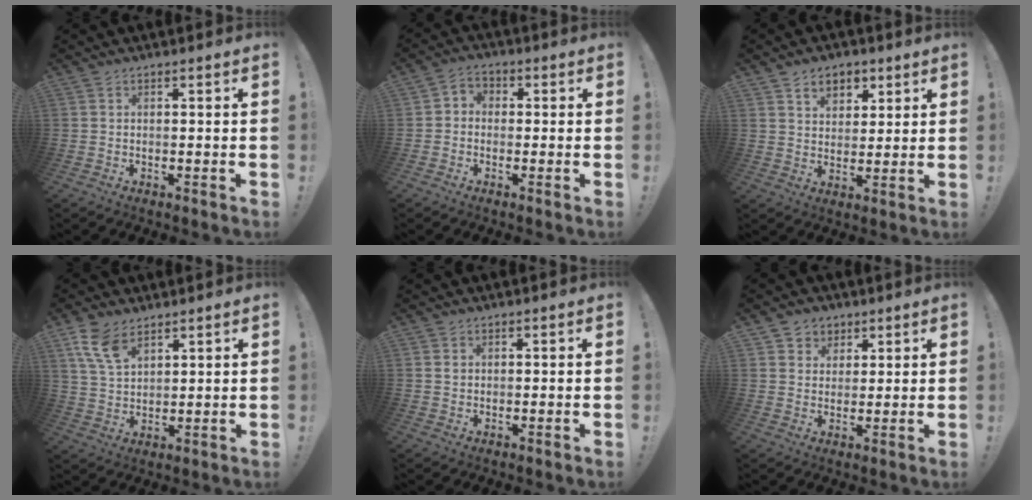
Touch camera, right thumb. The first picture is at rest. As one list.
[{"total": 3.5, "force": [-1.6, 2.8, 1.5], "torque": [-0.032, 0.015, -0.026]}, {"total": 7.2, "force": [4.0, 5.4, 2.4], "torque": [-0.037, -0.020, 0.076]}, {"total": 9.0, "force": [5.6, 4.8, 5.2], "torque": [-0.105, -0.017, 0.111]}, {"total": 1.0, "force": [0.5, 0.9, 0.1], "torque": [0.006, -0.001, 0.007]}, {"total": 5.2, "force": [2.4, 4.6, 0.3], "torque": [0.001, -0.020, 0.045]}]